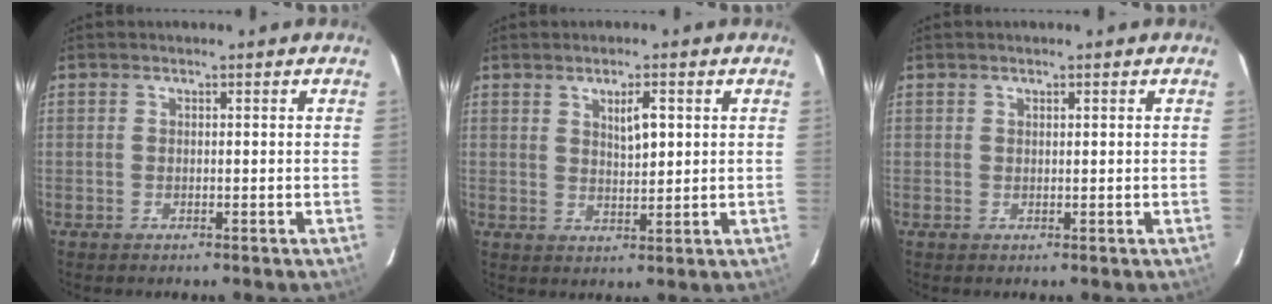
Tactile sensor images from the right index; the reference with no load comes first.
{"total": 4.4, "force": [1.7, 1.4, 3.7], "torque": [-0.063, 0.002, 0.032]}
{"total": 0.5, "force": [0.4, 0.3, 0.3], "torque": [-0.005, 0.001, 0.007]}